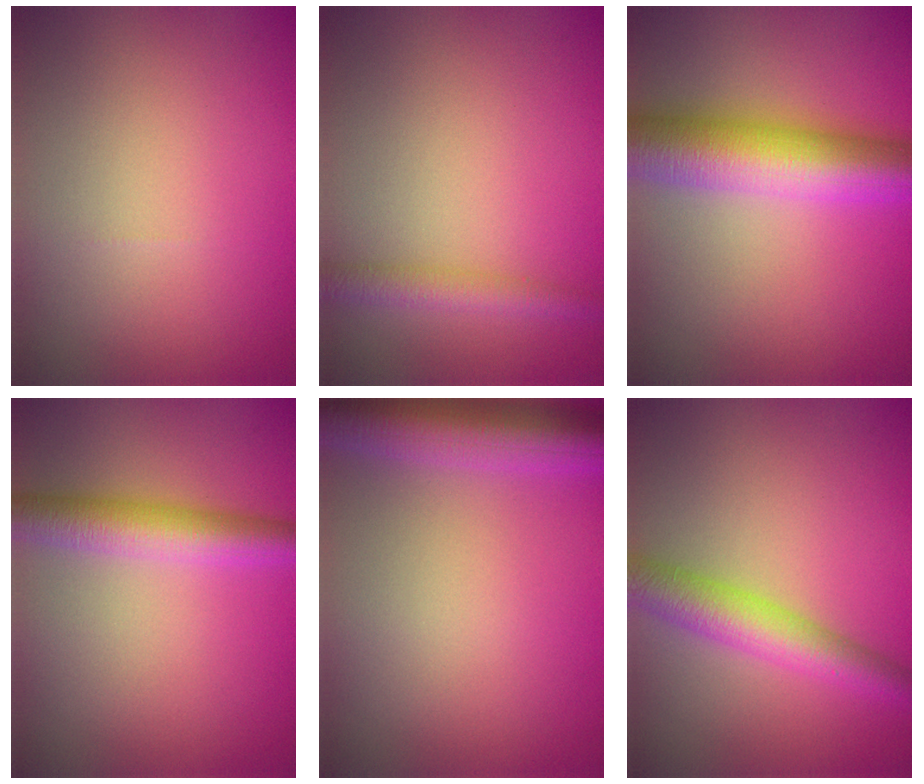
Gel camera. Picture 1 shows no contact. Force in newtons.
{"total": 2.4, "press": 2.4, "slide": 0.2}
{"total": 9.6, "press": 9.6, "slide": 0.1}
{"total": 4.7, "press": 4.7, "slide": 0.1}
{"total": 7.3, "press": 7.3, "slide": 0.4}
{"total": 5.1, "press": 5.1, "slide": 0.1}